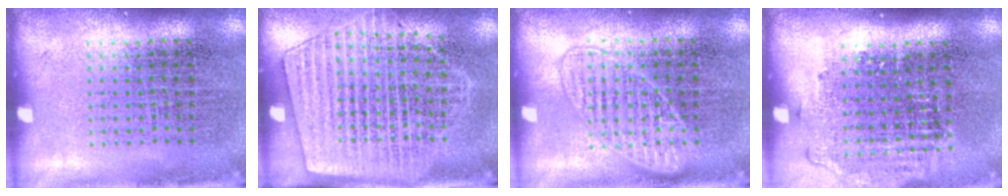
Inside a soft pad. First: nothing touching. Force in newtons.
{"total": 1.8, "press": 1.5, "slide": 1.0}
{"total": 2.4, "press": 2.3, "slide": 0.4}
{"total": 1.3, "press": 1.1, "slide": 0.6}